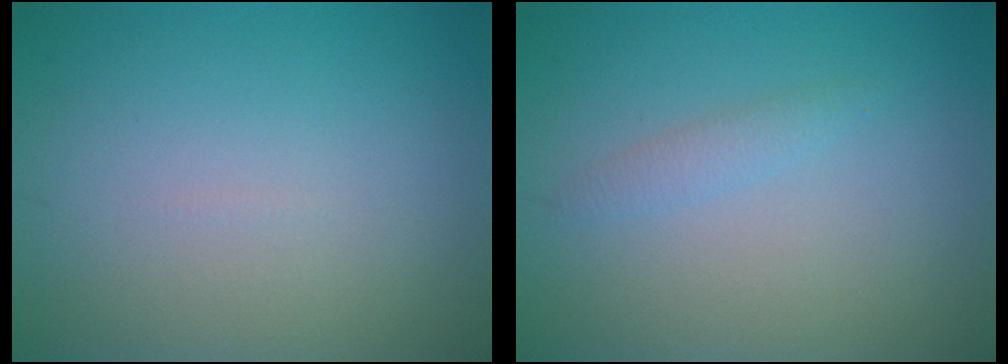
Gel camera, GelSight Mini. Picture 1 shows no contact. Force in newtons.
{"total": 1.1, "press": 1.1, "slide": 0.0}